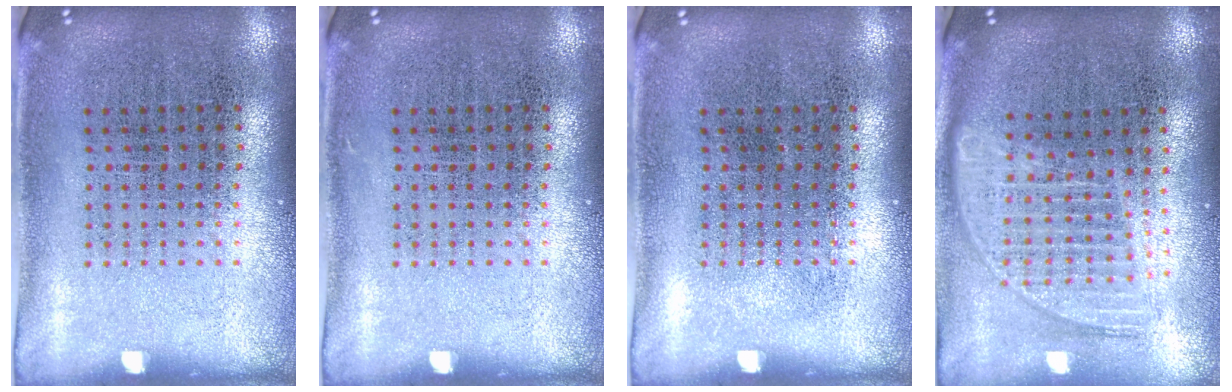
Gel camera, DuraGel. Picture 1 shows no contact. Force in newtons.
{"total": 0.0}
{"total": 0.0}
{"total": 1.8, "press": 1.5, "slide": 0.9}